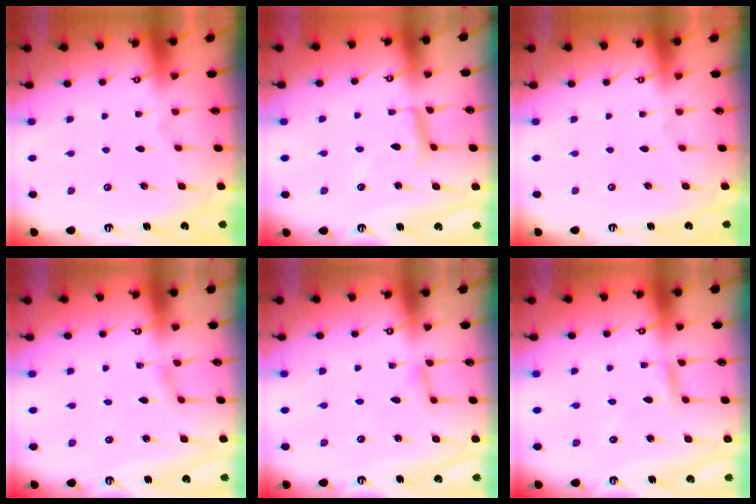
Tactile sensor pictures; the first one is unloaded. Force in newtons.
{"total": 8.4, "press": 8.4, "slide": 0.6}
{"total": 0.0}
{"total": 2.1, "press": 2.1, "slide": 0.2}
{"total": 2.4, "press": 2.4, "slide": 0.1}
{"total": 3.1, "press": 3.1, "slide": 0.3}